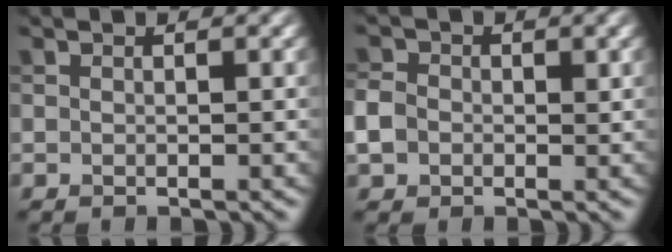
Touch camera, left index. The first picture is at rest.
{"total": 2.8, "force": [-0.2, 2.4, 1.4], "torque": [-0.031, 0.001, -0.008]}